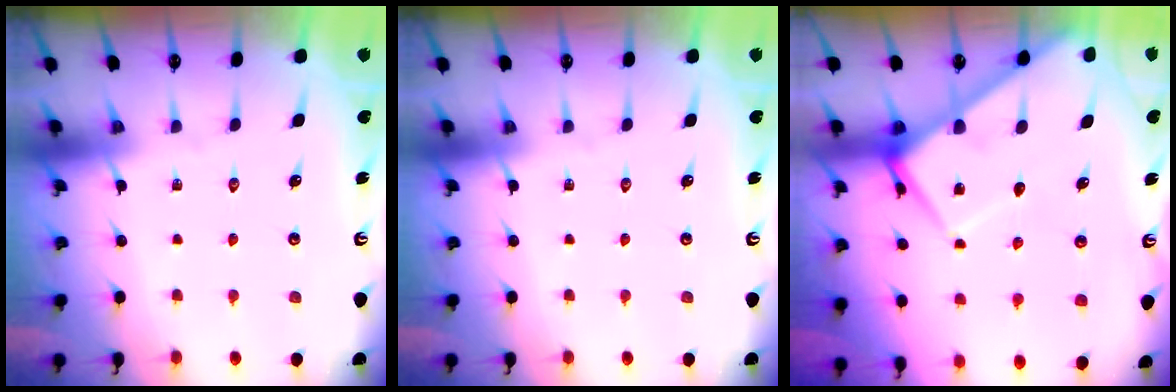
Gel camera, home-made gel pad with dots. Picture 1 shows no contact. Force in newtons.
{"total": 0.0}
{"total": 8.1, "press": 8.1, "slide": 0.4}